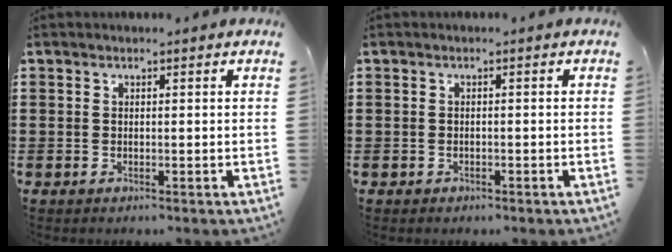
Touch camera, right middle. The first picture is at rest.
{"total": 0.7, "force": [-0.6, 0.4, 0.0], "torque": [-0.001, 0.002, -0.014]}